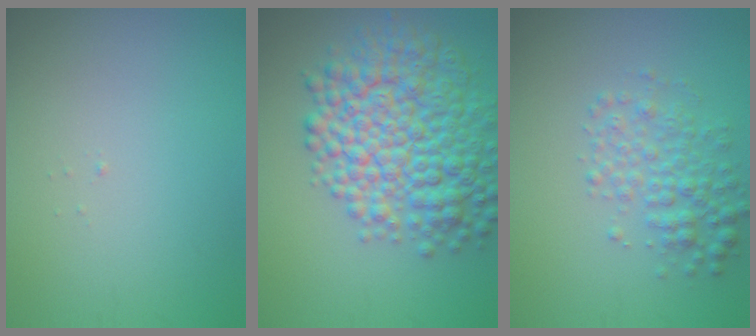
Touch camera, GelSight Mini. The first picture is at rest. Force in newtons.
{"total": 9.3, "press": 9.3, "slide": 0.0}
{"total": 3.3, "press": 3.3, "slide": 0.1}